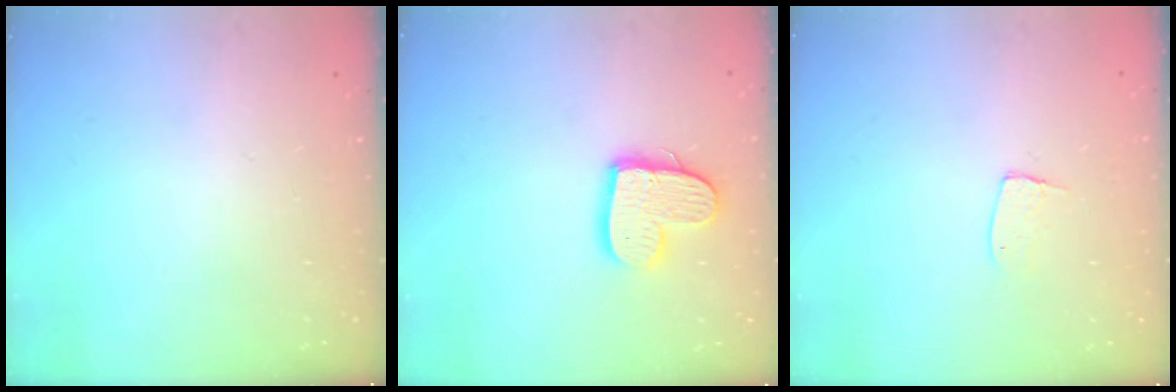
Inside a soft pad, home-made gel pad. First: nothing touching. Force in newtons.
{"total": 12.5, "press": 12.4, "slide": 1.1}
{"total": 5.2, "press": 5.2, "slide": 0.3}